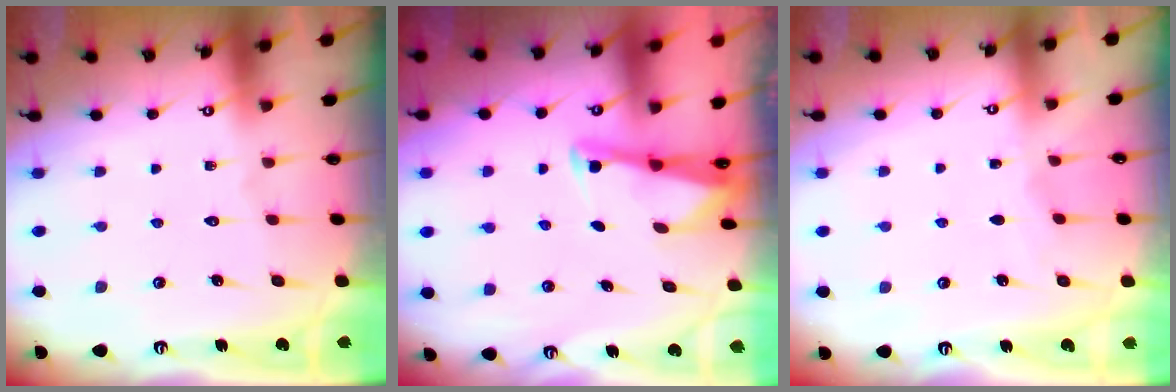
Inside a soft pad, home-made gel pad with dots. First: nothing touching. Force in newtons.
{"total": 2.6, "press": 2.6, "slide": 0.1}
{"total": 2.9, "press": 2.8, "slide": 0.4}